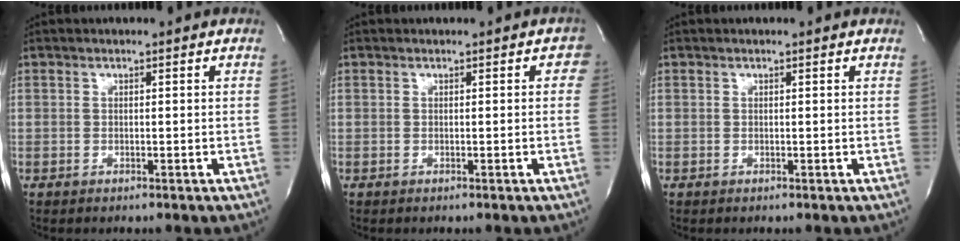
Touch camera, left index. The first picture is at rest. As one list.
[{"total": 1.2, "force": [0.3, 0.9, 0.7], "torque": [0.009, 0.009, 0.000]}, {"total": 0.7, "force": [0.7, 0.1, 0.2], "torque": [-0.011, 0.007, 0.006]}]